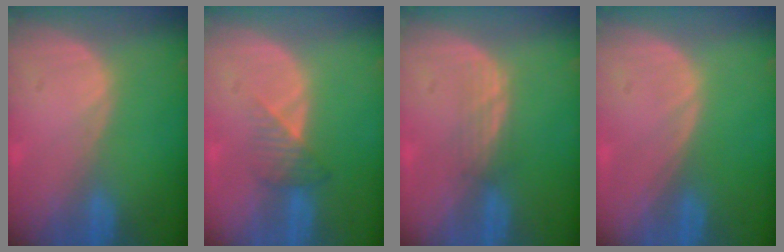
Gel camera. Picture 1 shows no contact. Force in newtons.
{"total": 3.4, "press": 3.0, "slide": 1.5}
{"total": 2.1, "press": 2.1, "slide": 0.2}
{"total": 0.0}